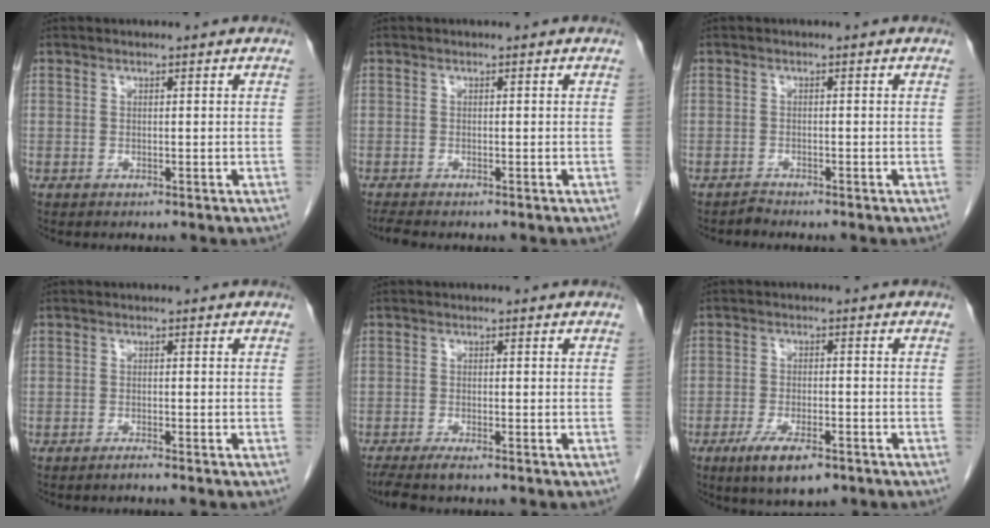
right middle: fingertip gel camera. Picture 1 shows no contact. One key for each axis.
{"total": 1.5, "fx": -1.3, "fy": -0.1, "fz": 0.7, "tx": -0.019, "ty": -0.005, "tz": -0.024}
{"total": 0.8, "fx": -0.8, "fy": -0.1, "fz": -0.2, "tx": 0.006, "ty": -0.004, "tz": -0.015}
{"total": 0.9, "fx": -0.8, "fy": -0.3, "fz": 0.4, "tx": -0.007, "ty": 0.000, "tz": -0.013}
{"total": 3.5, "fx": -2.8, "fy": 0.0, "fz": 2.0, "tx": -0.034, "ty": -0.008, "tz": -0.050}
{"total": 6.8, "fx": -4.2, "fy": 1.9, "fz": 5.0, "tx": -0.087, "ty": -0.011, "tz": -0.064}